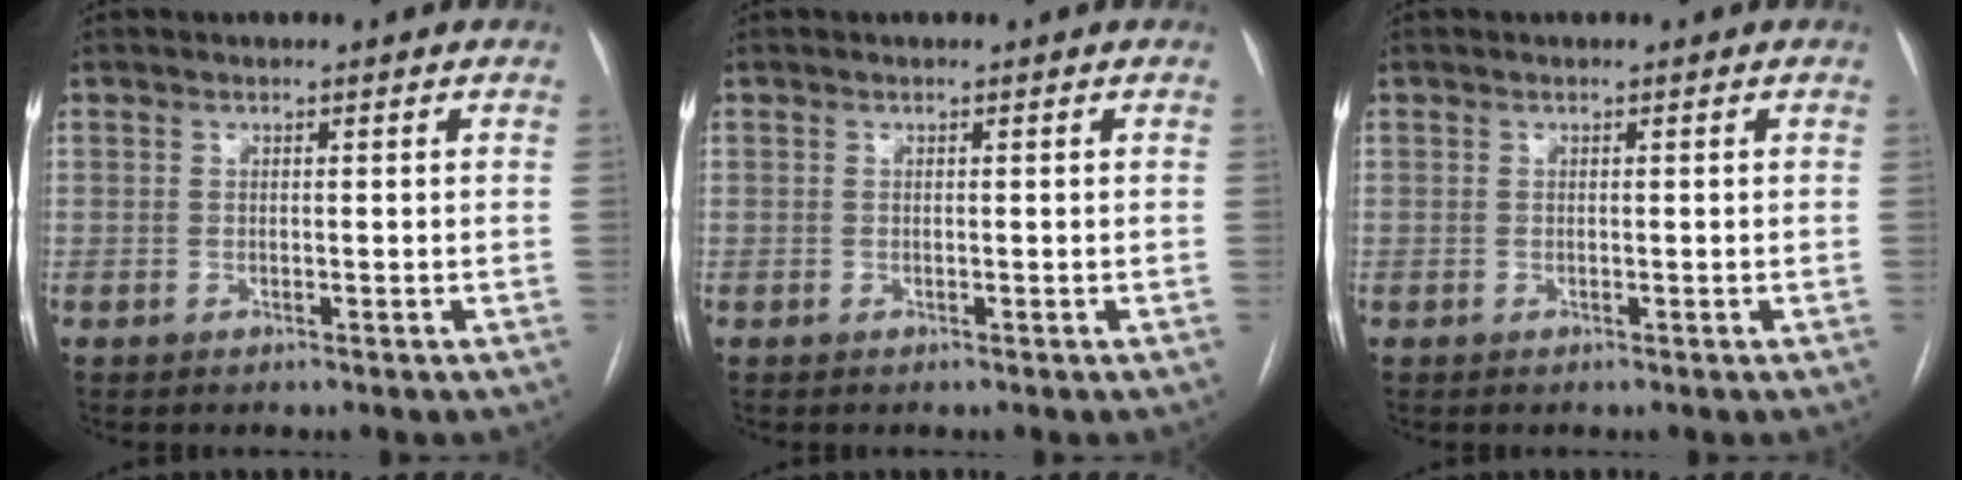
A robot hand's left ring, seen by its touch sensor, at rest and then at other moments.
{"total": 0.0}
{"total": 0.0}